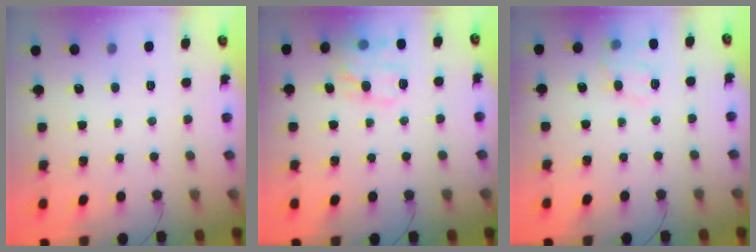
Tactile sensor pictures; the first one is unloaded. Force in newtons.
{"total": 14.1, "press": 14.1, "slide": 0.7}
{"total": 11.0, "press": 10.9, "slide": 1.4}